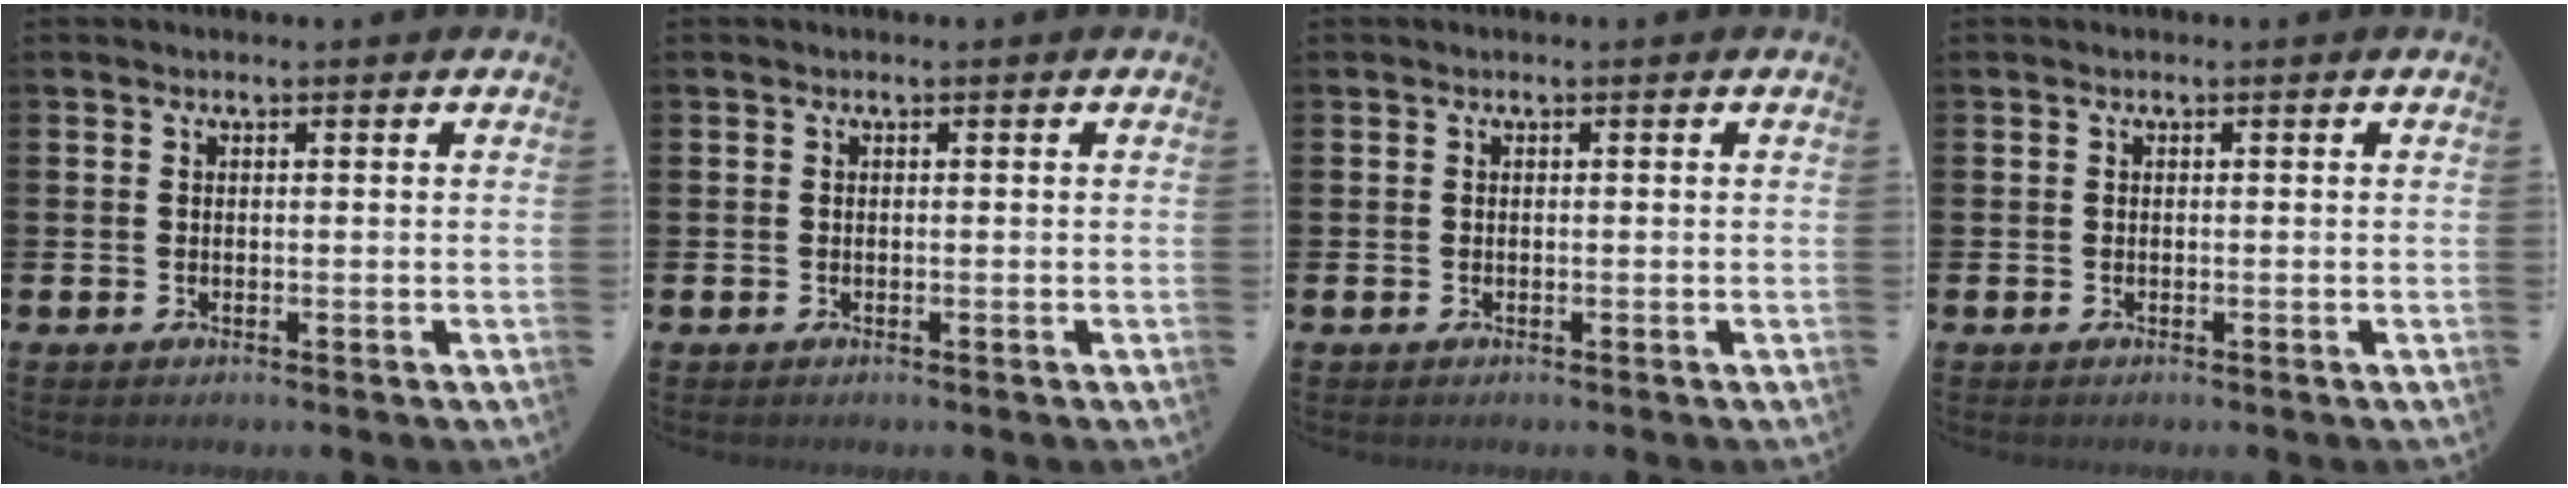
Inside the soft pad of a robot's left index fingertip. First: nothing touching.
{"total": 0.0}
{"total": 0.0}
{"total": 0.0}